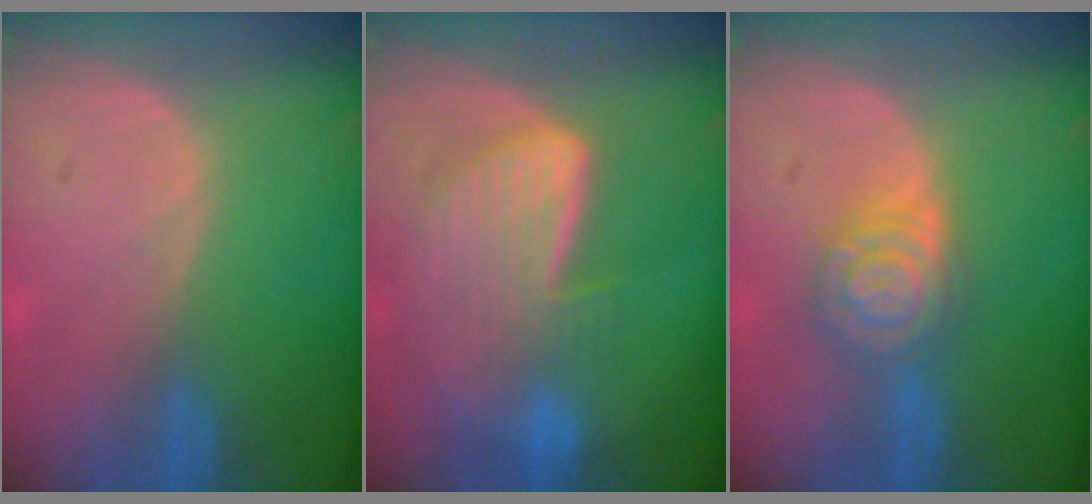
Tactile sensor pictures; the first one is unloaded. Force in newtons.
{"total": 8.2, "press": 7.5, "slide": 3.4}
{"total": 6.6, "press": 6.6, "slide": 0.3}